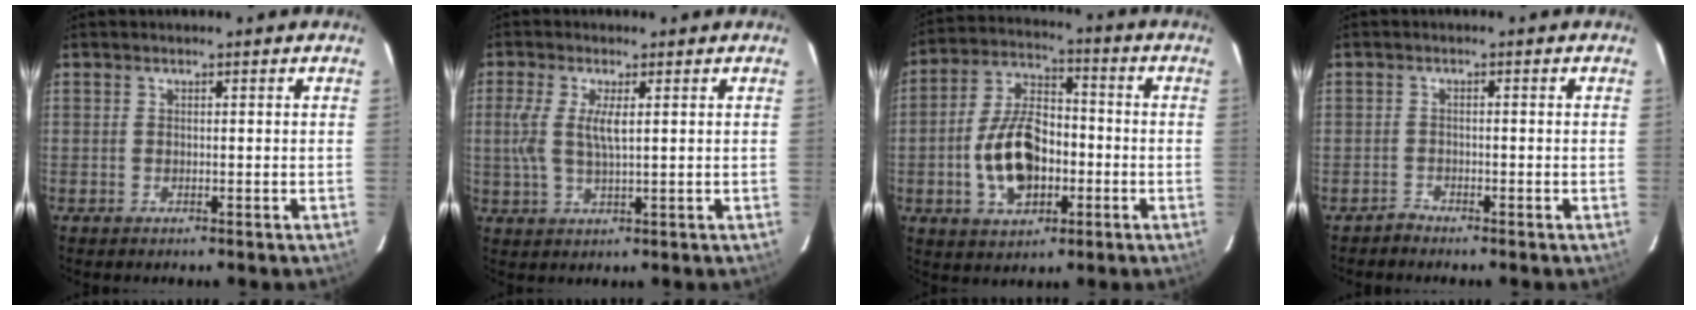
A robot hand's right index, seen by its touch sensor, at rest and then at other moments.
{"total": 5.8, "force": [0.9, 1.3, 5.5], "torque": [-0.122, 0.000, 0.014]}
{"total": 13.4, "force": [-3.3, 7.9, 10.2], "torque": [-0.207, 0.018, -0.051]}
{"total": 1.3, "force": [-1.2, 0.5, -0.4], "torque": [0.005, 0.009, -0.024]}